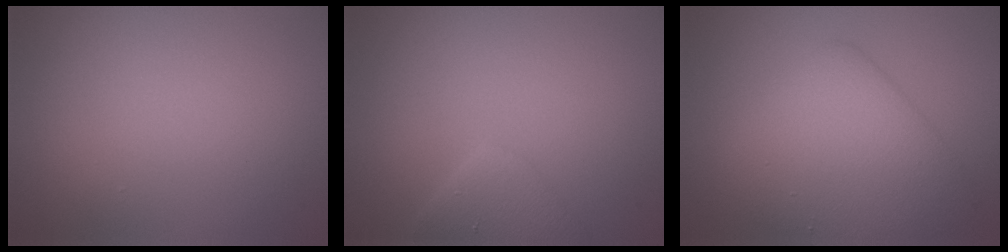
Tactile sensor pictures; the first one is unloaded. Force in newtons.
{"total": 3.1, "press": 3.0, "slide": 0.3}
{"total": 6.5, "press": 6.5, "slide": 0.3}